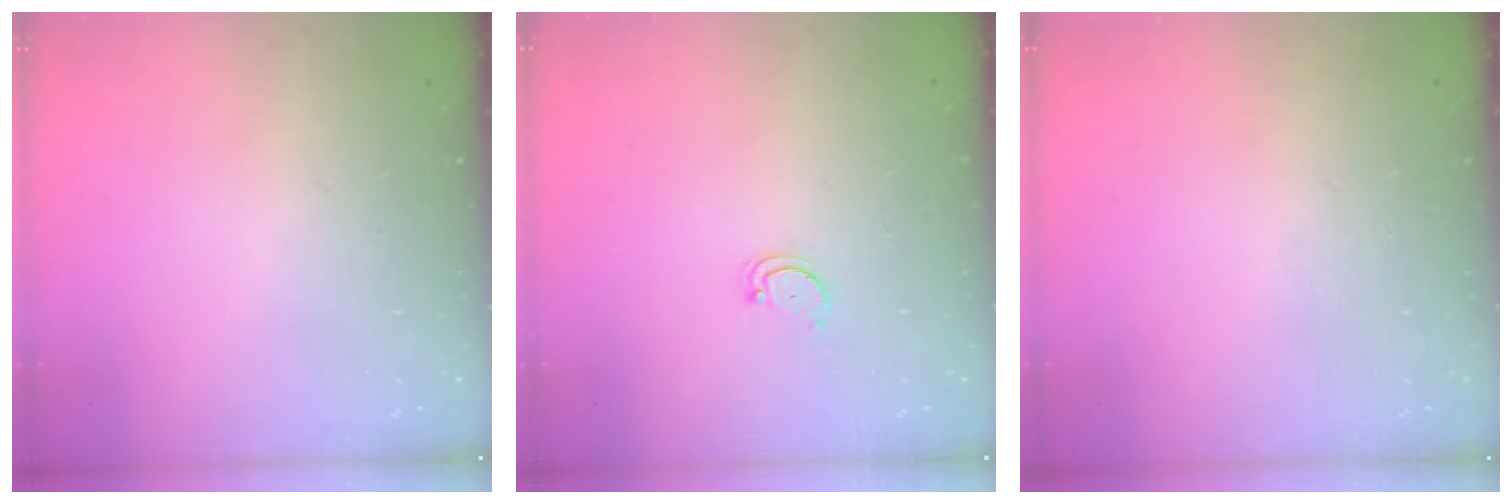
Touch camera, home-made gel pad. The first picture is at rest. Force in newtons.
{"total": 2.3, "press": 2.3, "slide": 0.2}
{"total": 0.0}